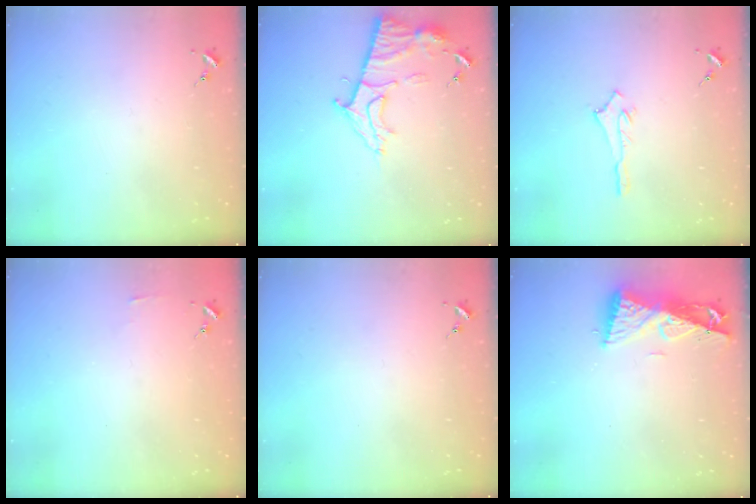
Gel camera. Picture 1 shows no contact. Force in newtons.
{"total": 11.9, "press": 11.8, "slide": 1.0}
{"total": 2.6, "press": 2.5, "slide": 0.4}
{"total": 2.8, "press": 2.8, "slide": 0.3}
{"total": 0.0}
{"total": 9.2, "press": 9.2, "slide": 1.0}